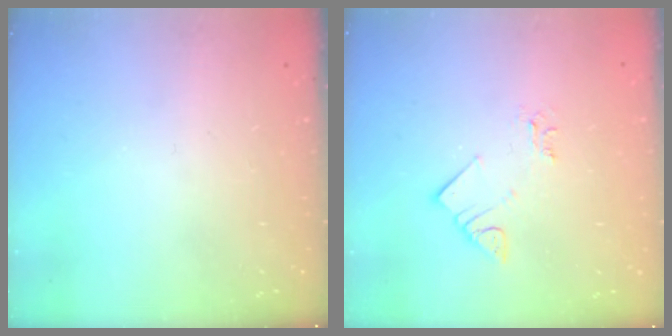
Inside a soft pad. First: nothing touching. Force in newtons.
{"total": 3.0, "press": 3.0, "slide": 0.0}